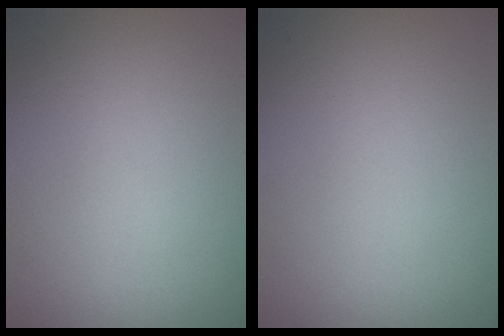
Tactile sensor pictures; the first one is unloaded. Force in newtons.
{"total": 0.0}